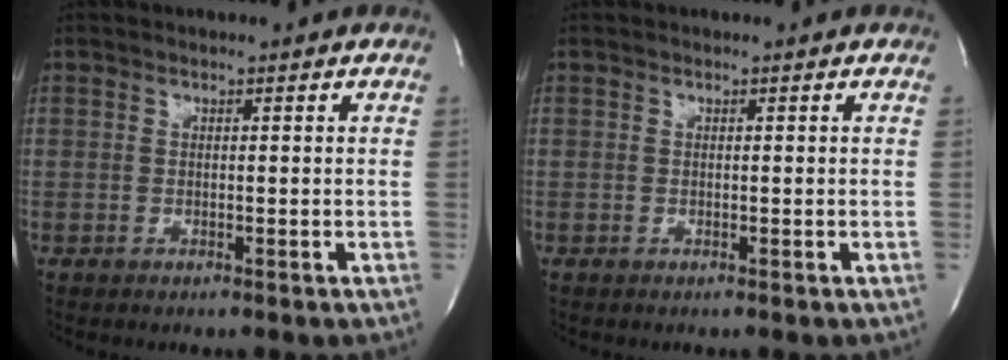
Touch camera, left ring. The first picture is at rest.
{"total": 0.0}